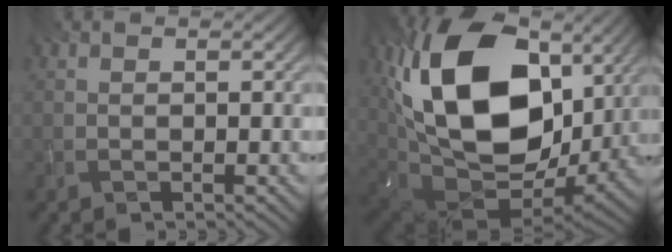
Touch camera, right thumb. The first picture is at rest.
{"total": 22.0, "force": [5.7, 14.5, 15.5], "torque": [-0.348, -0.007, 0.118]}